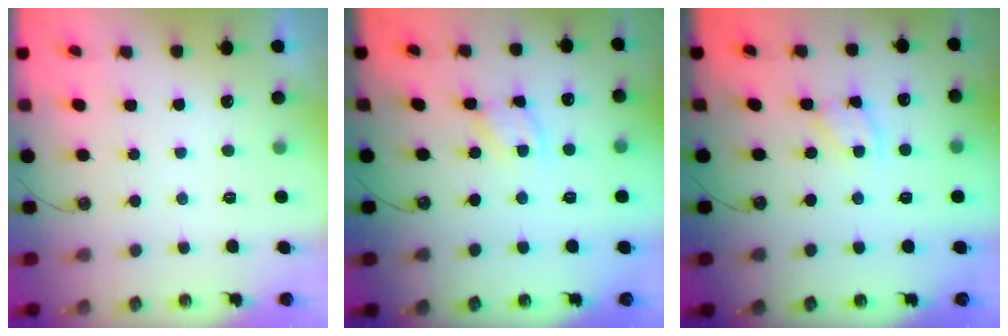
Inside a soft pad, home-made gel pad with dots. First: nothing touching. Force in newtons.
{"total": 4.1, "press": 4.1, "slide": 0.2}
{"total": 2.5, "press": 2.5, "slide": 0.1}